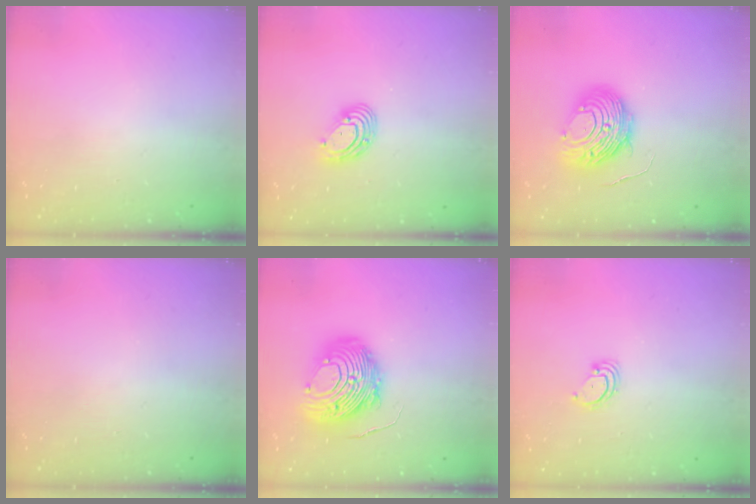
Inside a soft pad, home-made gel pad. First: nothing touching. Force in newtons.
{"total": 8.8, "press": 8.6, "slide": 1.7}
{"total": 11.6, "press": 11.5, "slide": 1.2}
{"total": 0.0}
{"total": 14.7, "press": 14.6, "slide": 1.4}
{"total": 2.8, "press": 2.8, "slide": 0.2}